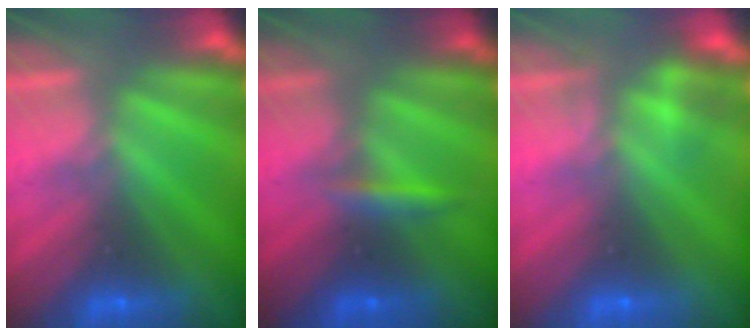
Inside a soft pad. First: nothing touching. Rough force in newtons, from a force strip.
{"total": 2.3}
{"total": 2.3}